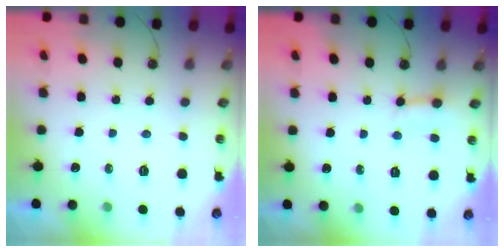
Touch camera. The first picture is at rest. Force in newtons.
{"total": 3.0, "press": 2.9, "slide": 0.5}